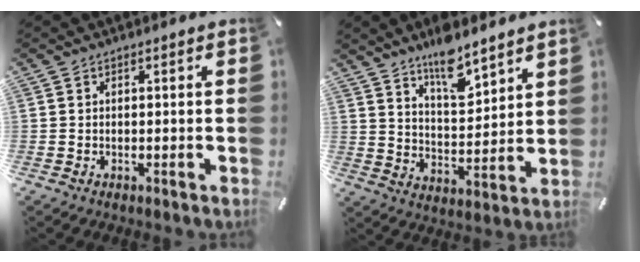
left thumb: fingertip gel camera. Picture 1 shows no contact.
{"total": 10.6, "force": [8.8, 3.8, 4.7], "torque": [-0.073, -0.059, 0.156]}